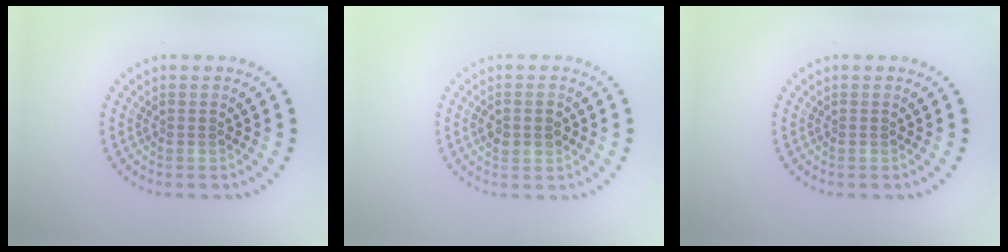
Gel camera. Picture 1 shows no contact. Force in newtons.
{"total": 2.7, "press": 2.7, "slide": 0.1}
{"total": 0.0}